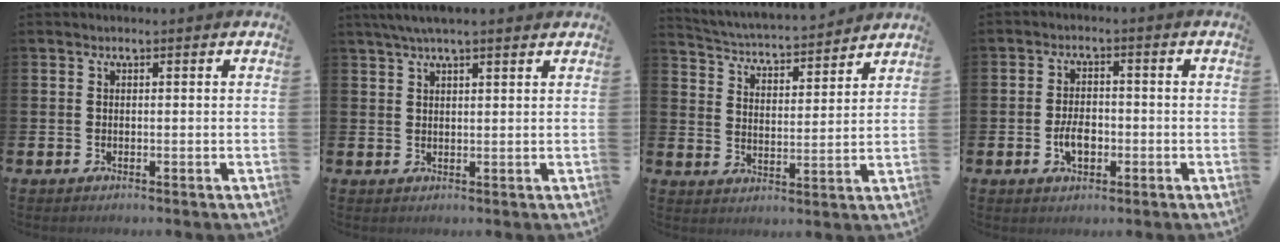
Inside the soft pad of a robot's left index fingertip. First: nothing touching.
{"total": 3.7, "force": [3.0, 0.4, 2.1], "torque": [-0.041, -0.001, 0.053]}
{"total": 4.4, "force": [4.3, 0.4, 0.5], "torque": [-0.031, -0.043, 0.069]}
{"total": 3.8, "force": [-1.0, 2.2, 2.9], "torque": [-0.038, -0.001, -0.021]}